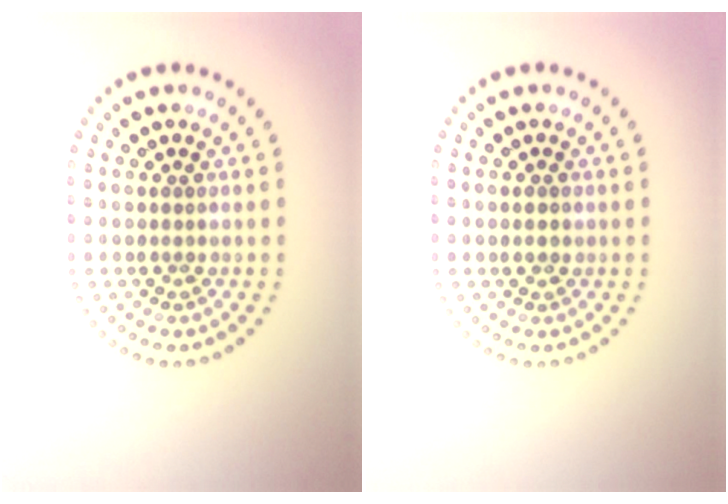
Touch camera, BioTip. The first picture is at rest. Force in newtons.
{"total": 1.4, "press": 1.4, "slide": 0.1}